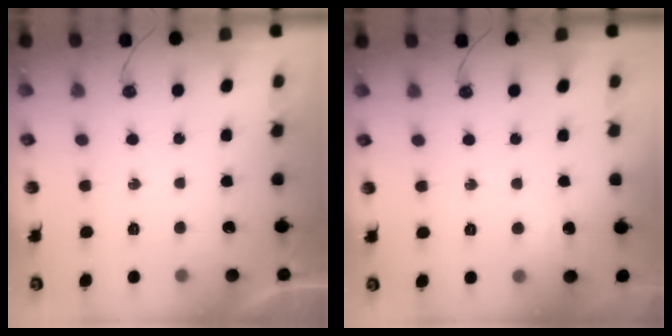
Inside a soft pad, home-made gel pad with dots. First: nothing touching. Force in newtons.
{"total": 5.5, "press": 5.4, "slide": 1.2}